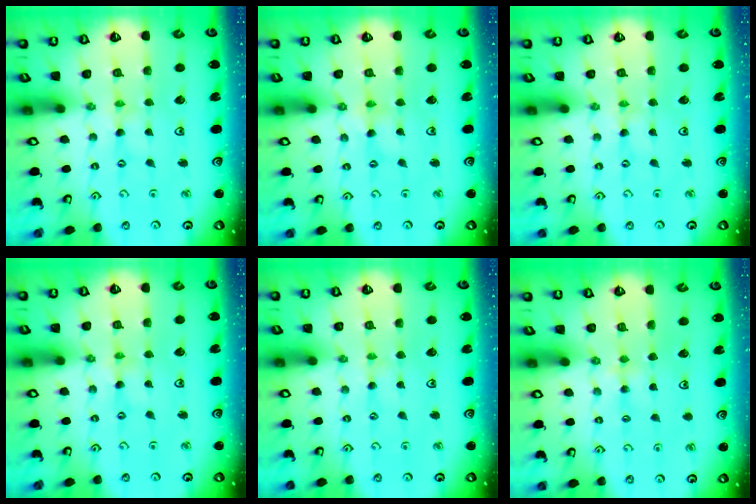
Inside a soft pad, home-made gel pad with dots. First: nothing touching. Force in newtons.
{"total": 0.0}
{"total": 0.0}
{"total": 0.0}
{"total": 0.0}
{"total": 3.5, "press": 3.4, "slide": 0.4}